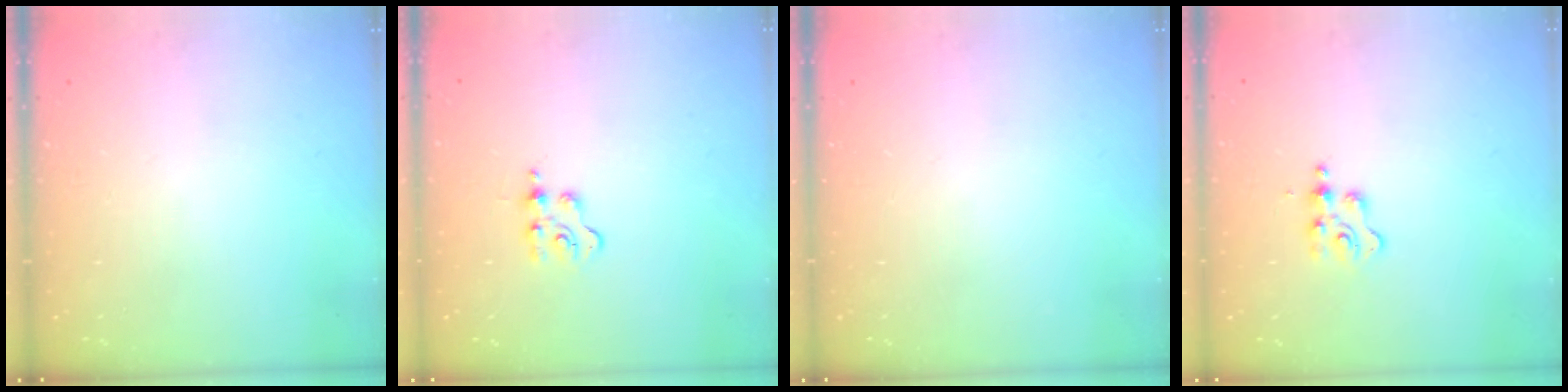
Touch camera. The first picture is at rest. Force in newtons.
{"total": 5.7, "press": 5.6, "slide": 0.7}
{"total": 0.0}
{"total": 2.4, "press": 2.4, "slide": 0.3}